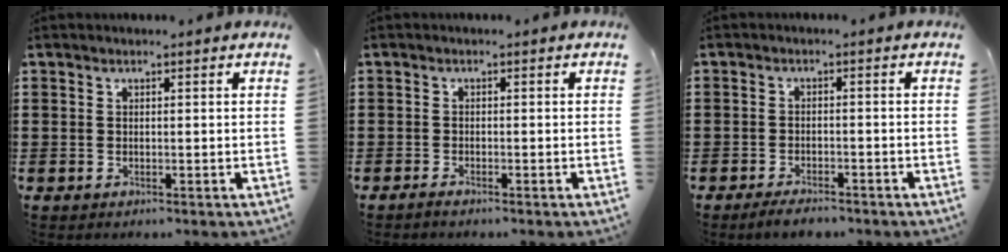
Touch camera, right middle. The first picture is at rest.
{"total": 0.8, "force": [-0.7, 0.0, 0.3], "torque": [-0.008, -0.004, -0.013]}
{"total": 2.8, "force": [-2.7, 0.6, 0.7], "torque": [-0.015, 0.004, -0.054]}